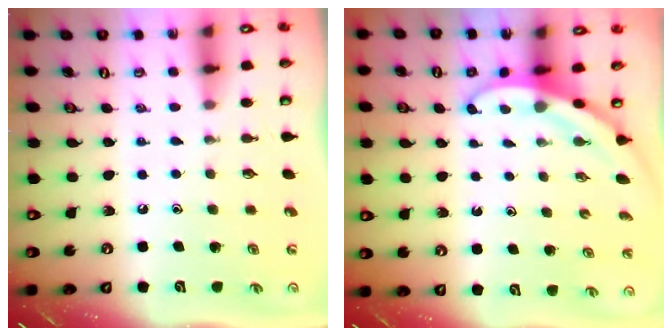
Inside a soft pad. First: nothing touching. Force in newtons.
{"total": 3.2, "press": 3.2, "slide": 0.1}